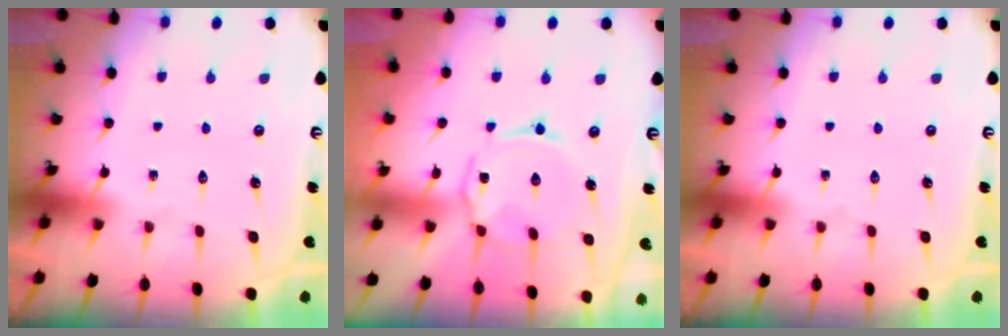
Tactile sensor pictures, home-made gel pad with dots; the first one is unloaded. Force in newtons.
{"total": 3.5, "press": 3.5, "slide": 0.3}
{"total": 0.0}